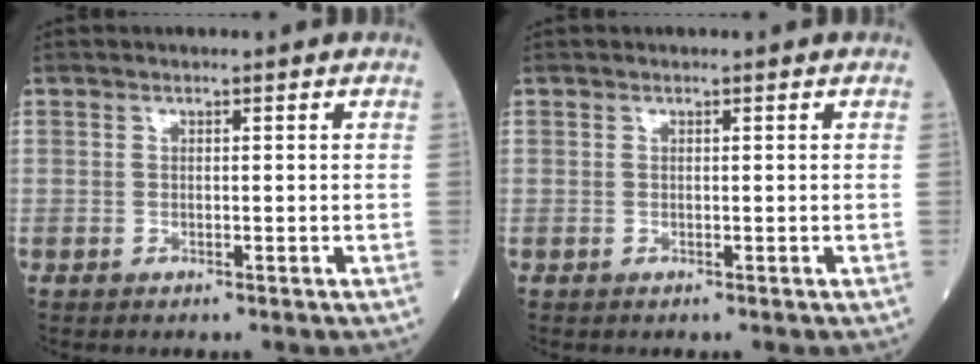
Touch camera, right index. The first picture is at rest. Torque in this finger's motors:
{"motor_torque": [0.03, -0.06, 0.04, 0.01]}